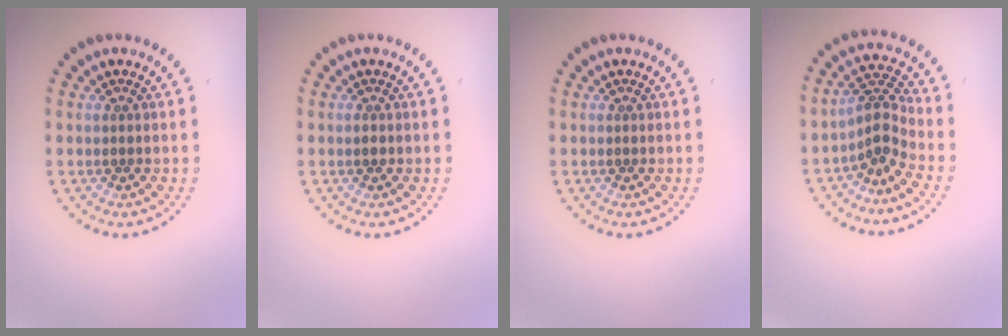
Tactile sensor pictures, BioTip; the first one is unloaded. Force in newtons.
{"total": 0.8, "press": 0.8, "slide": 0.1}
{"total": 0.0}
{"total": 2.8, "press": 1.9, "slide": 2.0}